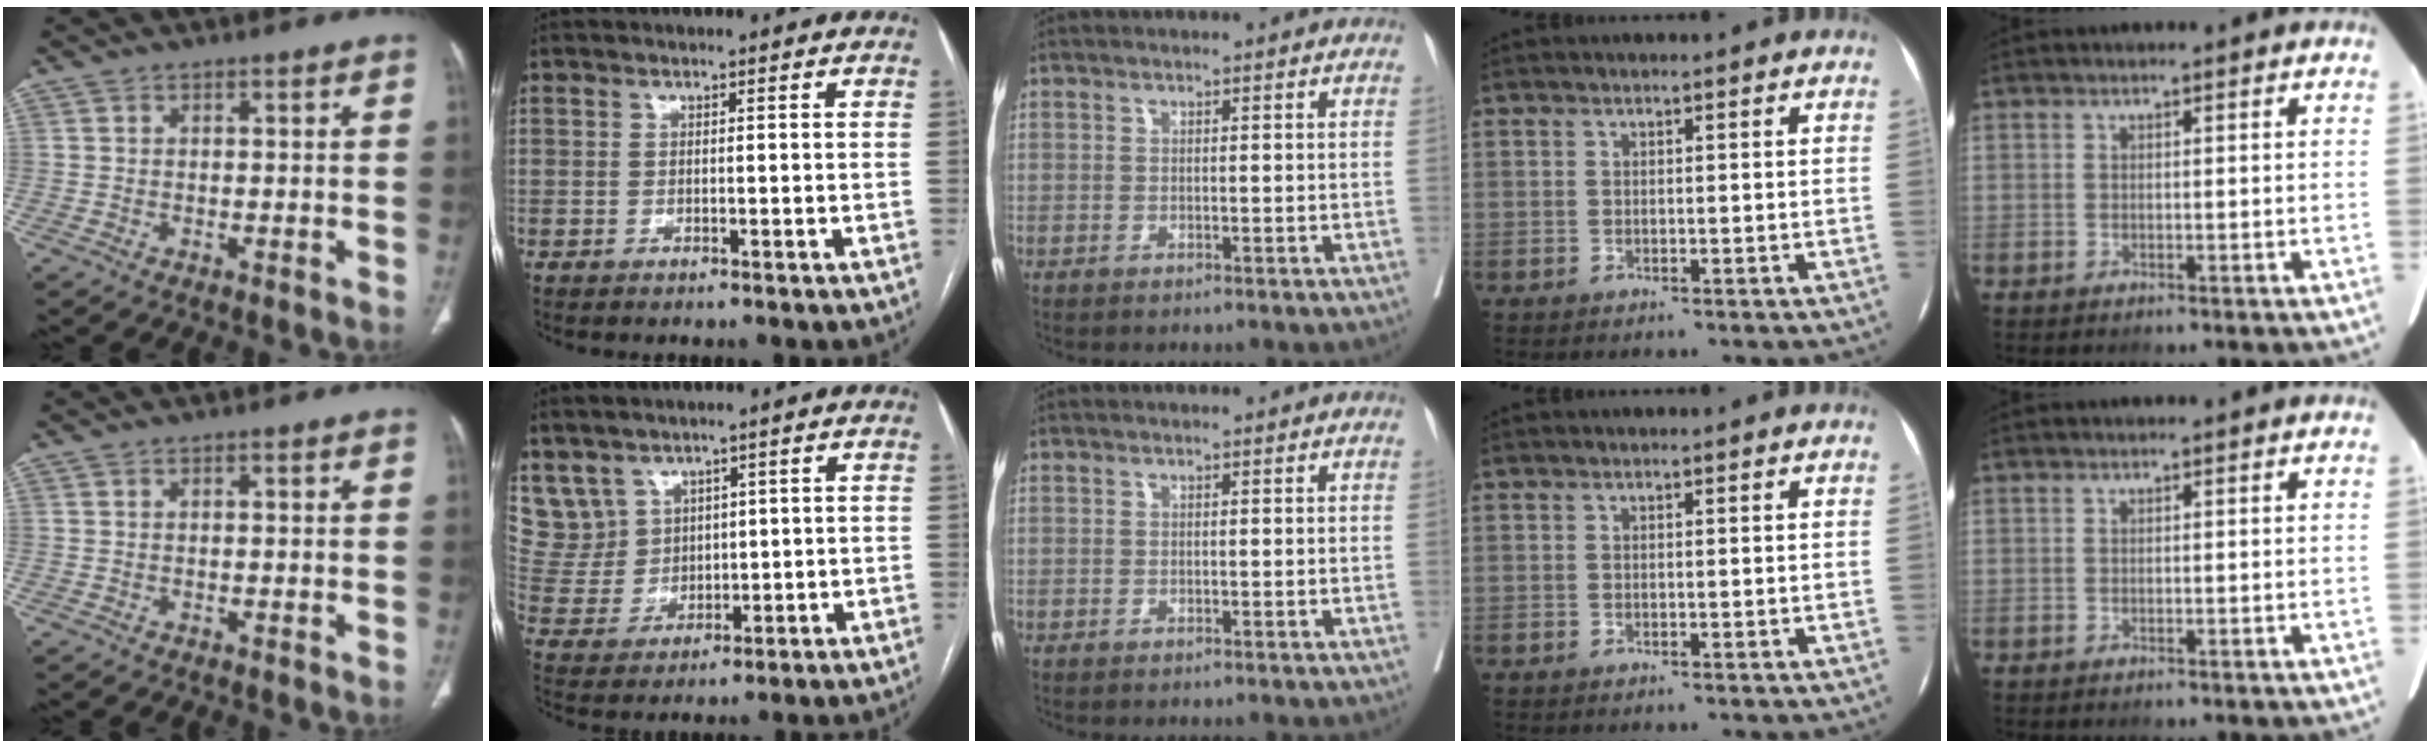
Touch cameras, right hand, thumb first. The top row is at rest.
{"thumb": {"total": 0.5, "force": [0.0, 0.2, 0.5], "torque": [-0.013, 0.002, 0.002]}, "index": {"total": 8.3, "force": [5.2, 6.4, 0.6], "torque": [-0.026, 0.028, 0.123]}}